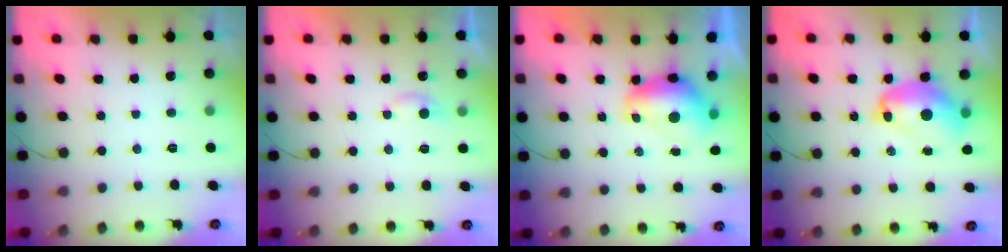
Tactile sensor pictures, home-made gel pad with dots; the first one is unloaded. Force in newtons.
{"total": 3.4, "press": 3.4, "slide": 0.3}
{"total": 8.7, "press": 8.7, "slide": 0.6}
{"total": 12.3, "press": 12.2, "slide": 1.1}